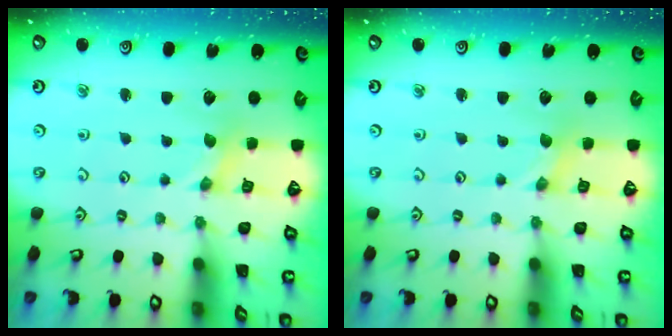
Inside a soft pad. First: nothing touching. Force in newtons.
{"total": 0.0}